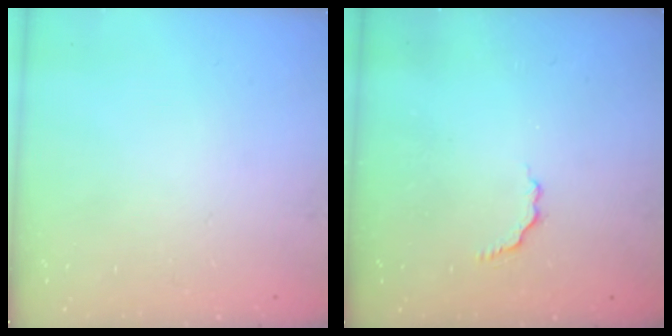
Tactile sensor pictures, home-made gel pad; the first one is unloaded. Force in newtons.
{"total": 2.5, "press": 2.3, "slide": 1.0}